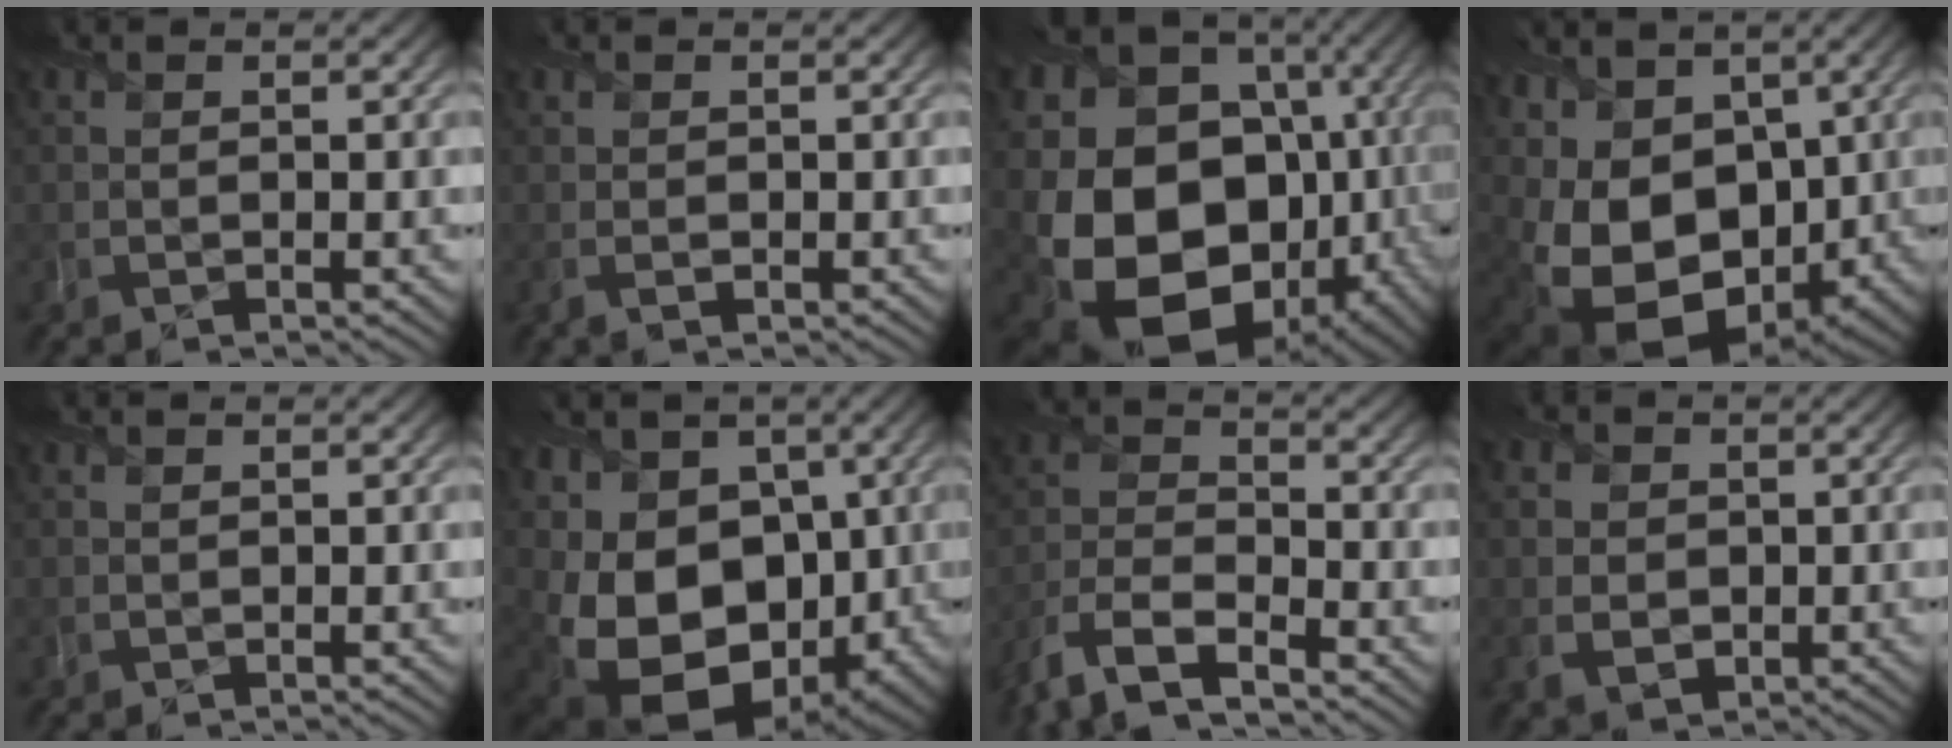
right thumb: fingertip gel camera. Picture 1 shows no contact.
{"total": 1.0, "force": [-0.2, 0.6, 0.8], "torque": [-0.019, -0.004, -0.001]}
{"total": 21.9, "force": [-2.7, 17.5, 12.8], "torque": [-0.285, -0.060, -0.001]}
{"total": 16.9, "force": [-1.3, 12.8, 10.9], "torque": [-0.242, -0.052, 0.007]}
{"total": 0.5, "force": [0.1, 0.4, 0.3], "torque": [-0.008, -0.003, 0.005]}
{"total": 18.9, "force": [-2.8, 14.5, 11.7], "torque": [-0.234, -0.038, -0.042]}
{"total": 10.8, "force": [-8.5, 3.8, 5.6], "torque": [-0.124, -0.014, -0.181]}
{"total": 5.5, "force": [0.0, 4.7, 2.8], "torque": [-0.079, -0.005, -0.008]}